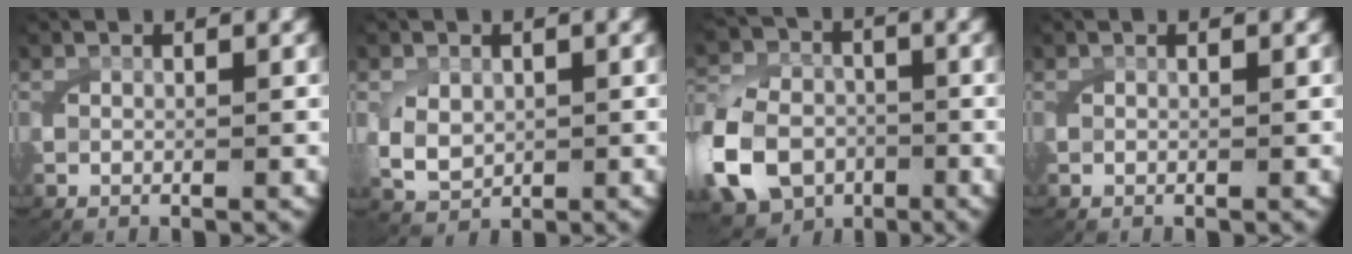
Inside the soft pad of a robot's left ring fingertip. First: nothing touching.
{"total": 3.5, "force": [0.0, 2.9, 1.8], "torque": [-0.050, -0.014, 0.016]}
{"total": 8.6, "force": [-3.3, 7.3, 3.2], "torque": [-0.076, -0.040, -0.048]}
{"total": 0.0}